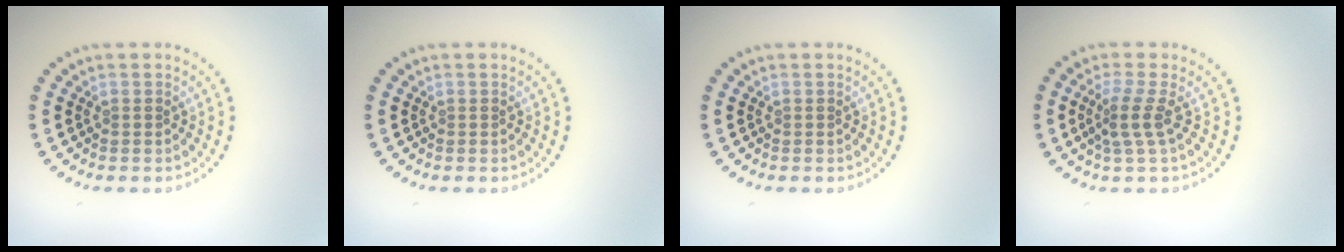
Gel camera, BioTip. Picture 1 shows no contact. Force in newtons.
{"total": 0.0}
{"total": 0.0}
{"total": 2.5, "press": 1.8, "slide": 1.7}